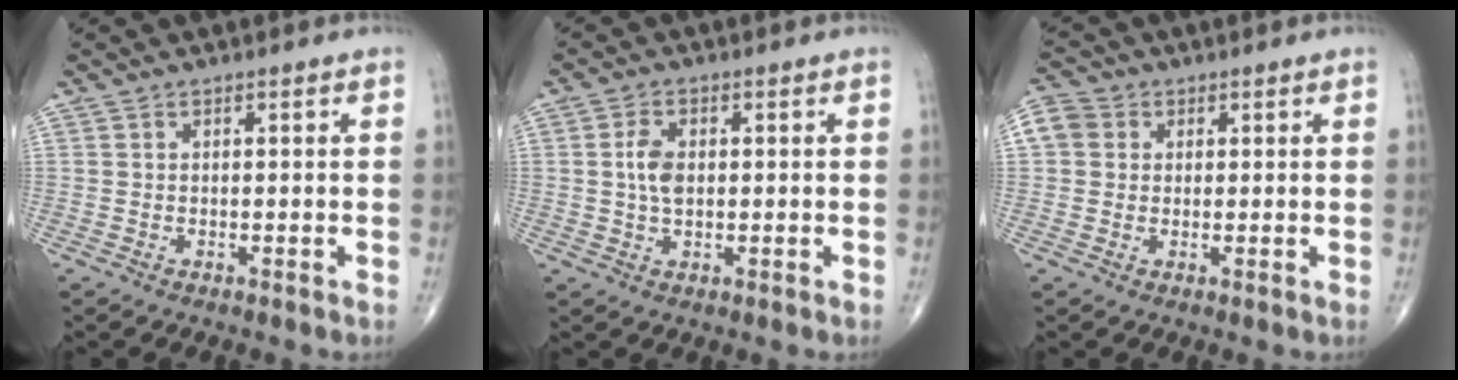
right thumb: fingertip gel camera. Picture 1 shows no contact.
{"total": 4.4, "force": [0.3, 2.6, 3.5], "torque": [-0.069, 0.002, 0.004]}
{"total": 5.6, "force": [1.1, 5.0, 2.2], "torque": [-0.034, 0.013, 0.016]}